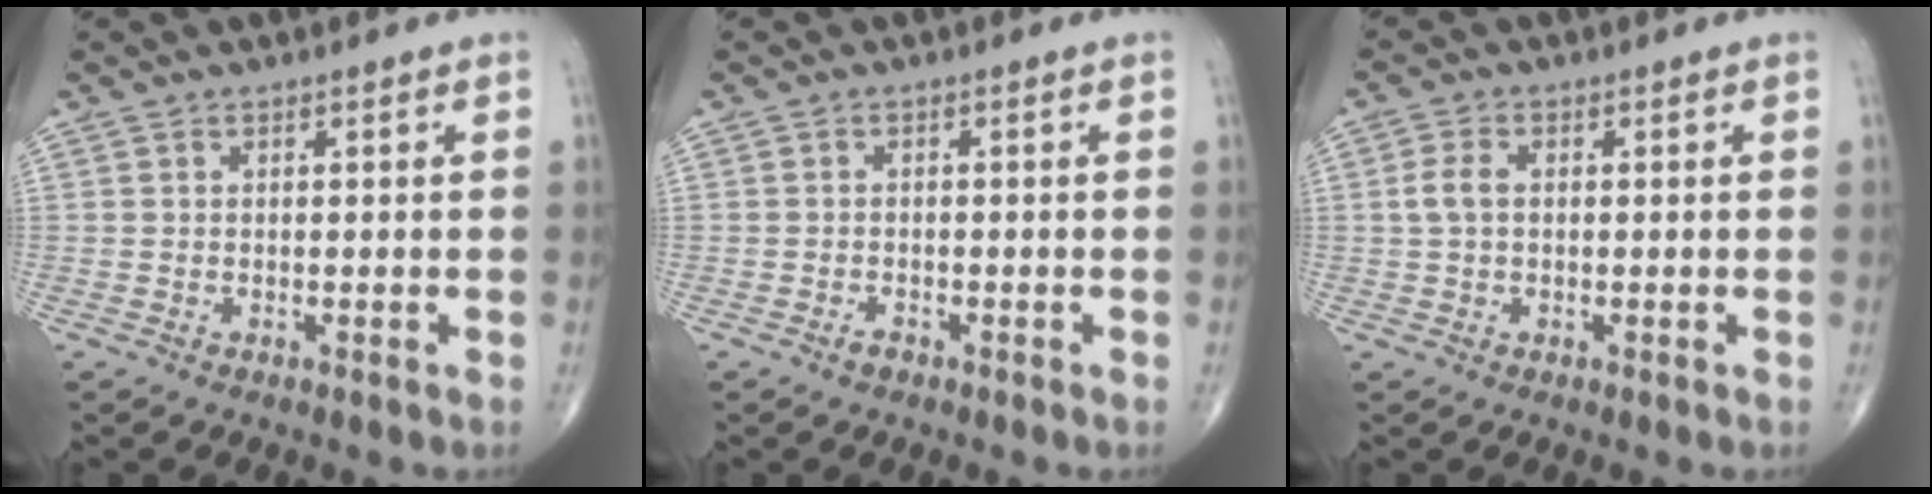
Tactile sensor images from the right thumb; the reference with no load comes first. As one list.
[{"total": 1.1, "force": [-0.8, 0.5, 0.4], "torque": [-0.007, 0.003, -0.015]}, {"total": 3.3, "force": [0.2, 2.1, 2.5], "torque": [-0.058, 0.008, 0.002]}]